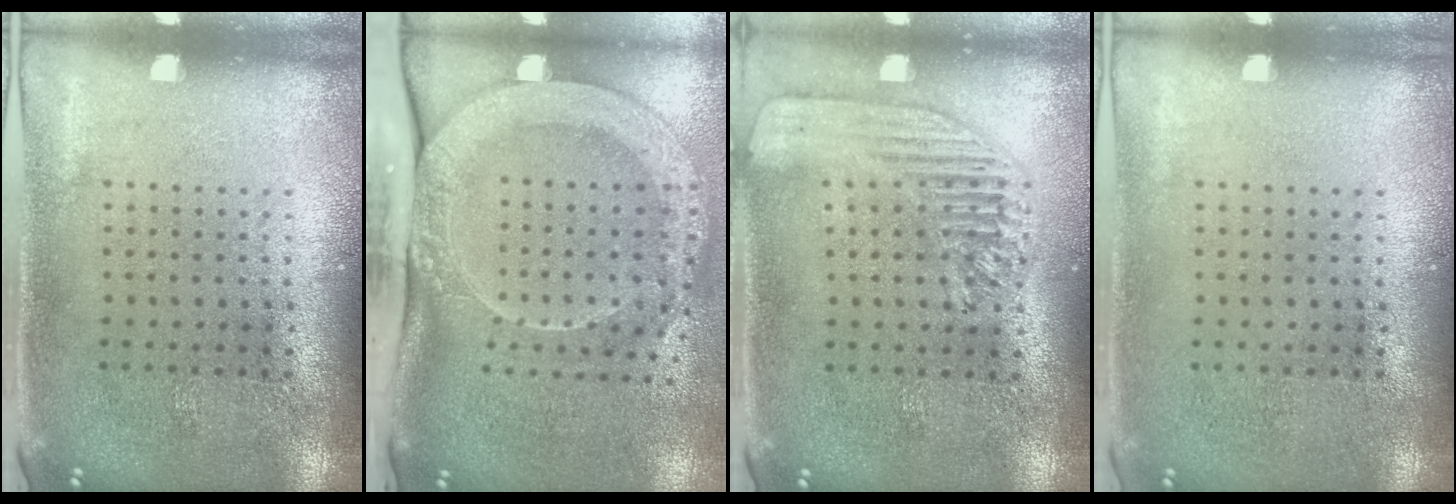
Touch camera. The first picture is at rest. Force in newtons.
{"total": 3.1, "press": 2.3, "slide": 2.1}
{"total": 1.7, "press": 1.5, "slide": 0.7}
{"total": 0.0}